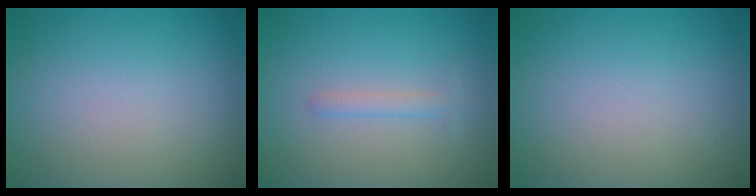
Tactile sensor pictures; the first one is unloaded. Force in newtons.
{"total": 1.2, "press": 1.2, "slide": 0.1}
{"total": 0.0}